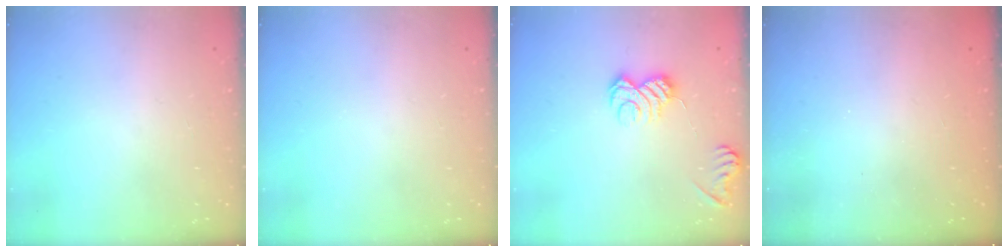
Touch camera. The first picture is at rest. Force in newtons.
{"total": 0.0}
{"total": 9.2, "press": 9.1, "slide": 1.2}
{"total": 2.5, "press": 2.4, "slide": 0.8}